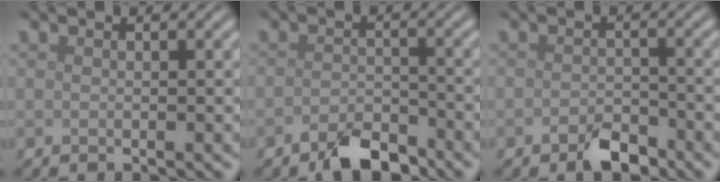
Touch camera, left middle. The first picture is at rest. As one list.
[{"total": 4.2, "force": [-3.1, 1.8, 2.2], "torque": [-0.036, -0.002, -0.061]}, {"total": 2.9, "force": [-1.9, 1.4, 1.6], "torque": [-0.026, 0.003, -0.037]}]